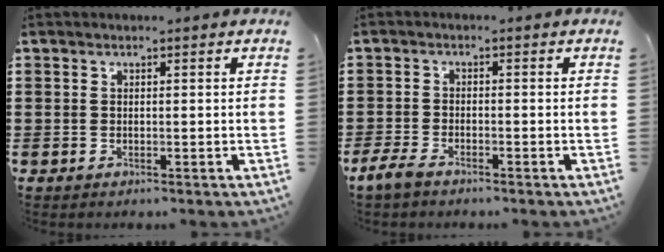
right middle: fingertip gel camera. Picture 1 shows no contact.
{"total": 2.6, "force": [-2.0, 0.6, 1.5], "torque": [-0.049, -0.003, -0.046]}